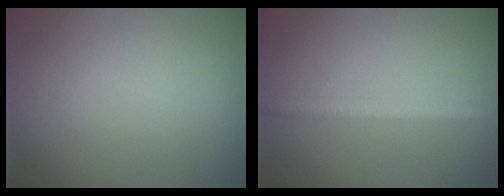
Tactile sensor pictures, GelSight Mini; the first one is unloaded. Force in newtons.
{"total": 2.1, "press": 2.1, "slide": 0.0}